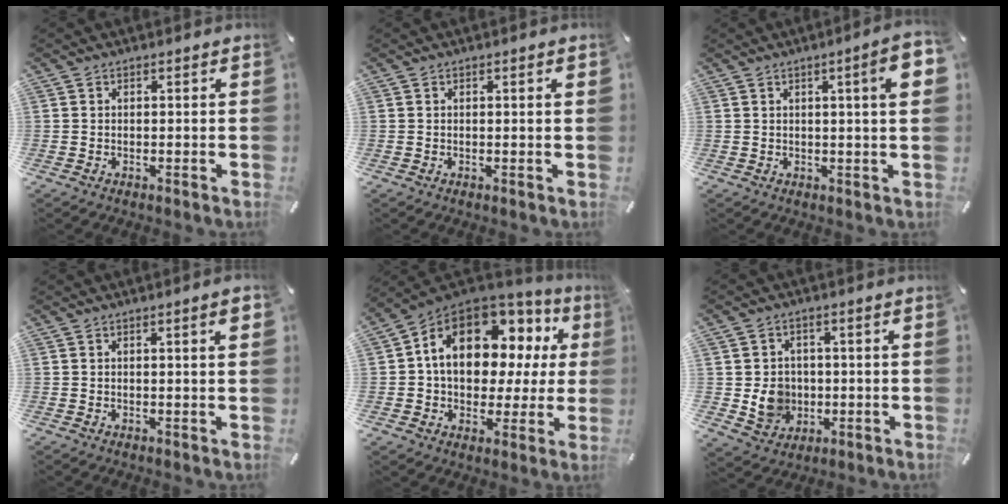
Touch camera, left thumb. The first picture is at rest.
{"total": 0.9, "force": [0.2, 0.0, 0.9], "torque": [-0.014, 0.000, 0.002]}
{"total": 7.8, "force": [2.2, 0.7, 7.5], "torque": [-0.107, -0.010, 0.028]}
{"total": 2.8, "force": [0.8, 0.4, 2.7], "torque": [-0.043, 0.000, 0.010]}
{"total": 15.7, "force": [4.6, 10.7, 10.5], "torque": [-0.180, -0.023, 0.079]}
{"total": 7.5, "force": [-0.5, 7.1, 2.3], "torque": [-0.034, 0.004, -0.007]}